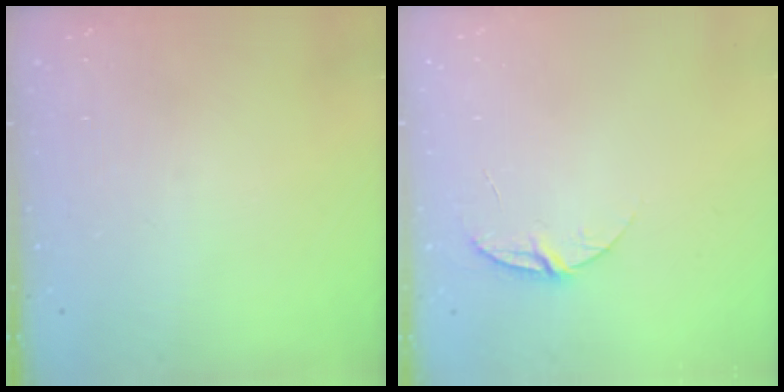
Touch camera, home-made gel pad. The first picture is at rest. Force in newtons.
{"total": 6.6, "press": 6.6, "slide": 0.6}